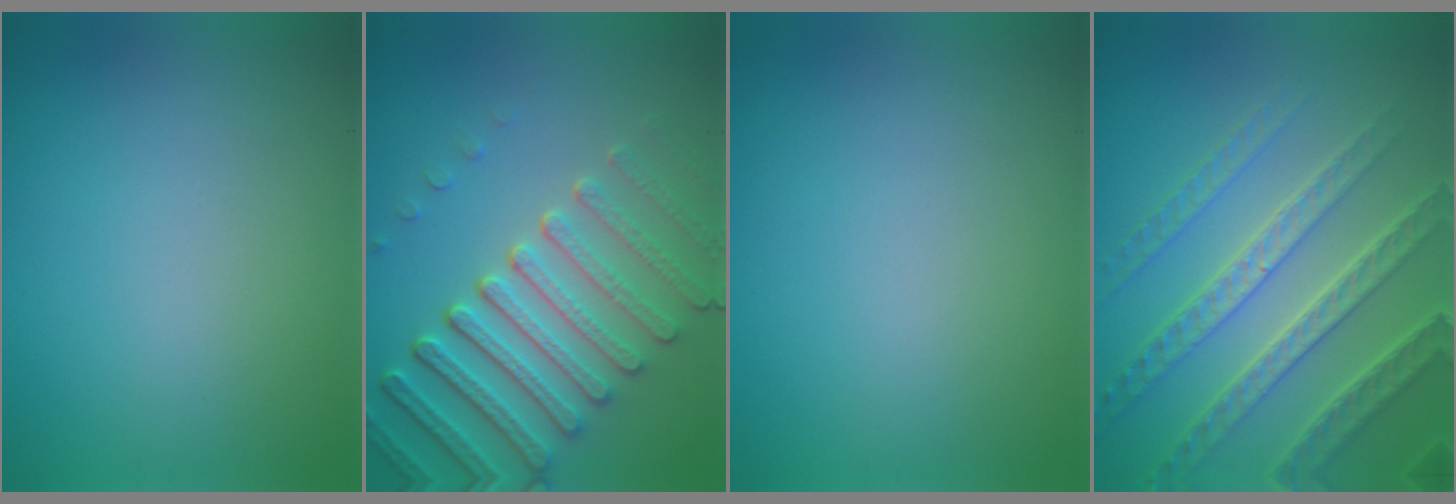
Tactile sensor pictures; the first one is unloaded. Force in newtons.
{"total": 7.2, "press": 5.6, "slide": 4.6}
{"total": 0.0}
{"total": 6.9, "press": 5.3, "slide": 4.4}